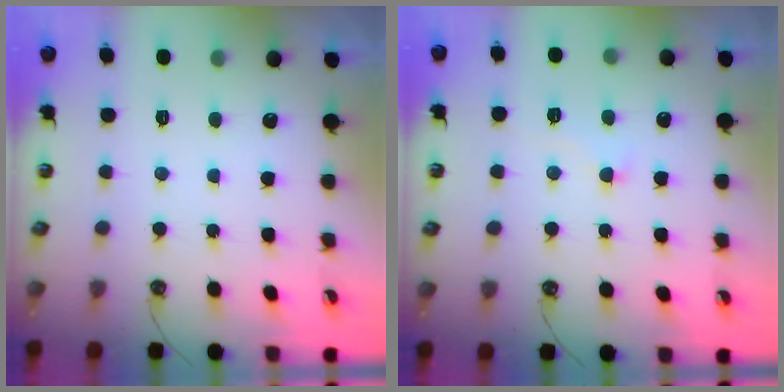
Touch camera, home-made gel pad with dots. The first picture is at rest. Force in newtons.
{"total": 1.9, "press": 1.8, "slide": 0.8}